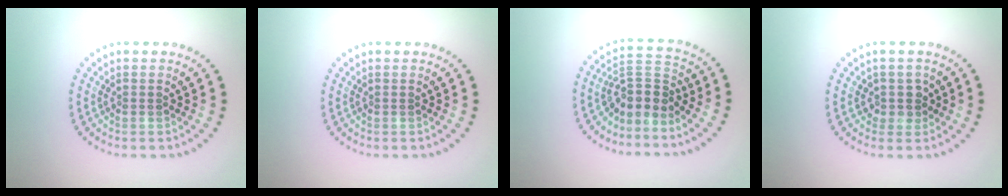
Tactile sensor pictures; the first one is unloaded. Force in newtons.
{"total": 0.0}
{"total": 3.3, "press": 2.4, "slide": 2.2}
{"total": 1.8, "press": 1.5, "slide": 1.0}